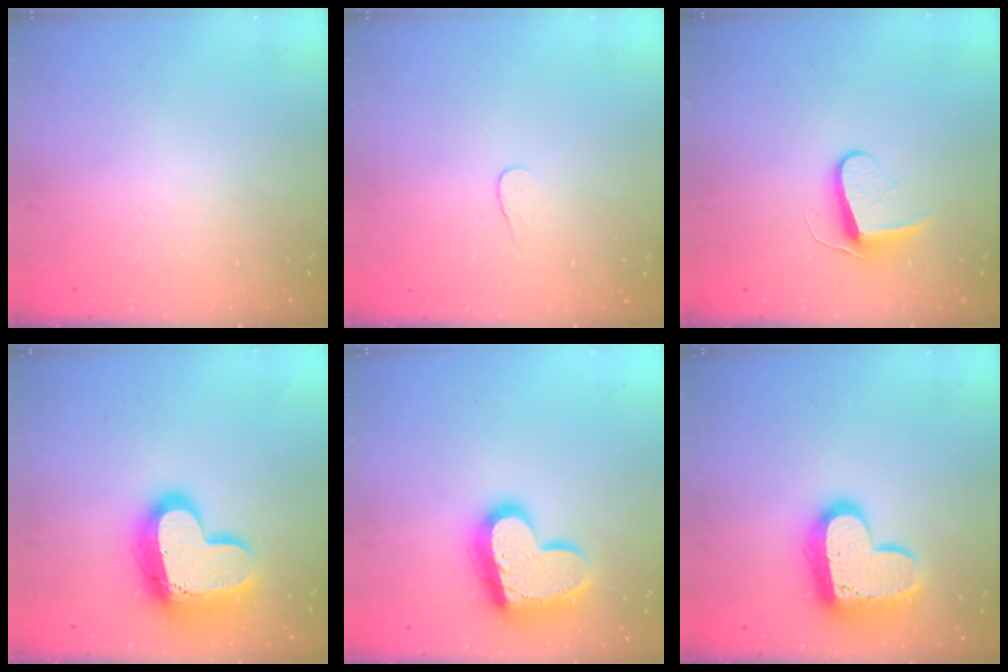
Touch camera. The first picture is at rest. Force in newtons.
{"total": 3.8, "press": 3.8, "slide": 0.3}
{"total": 8.5, "press": 8.5, "slide": 0.6}
{"total": 23.1, "press": 23.0, "slide": 1.7}
{"total": 19.1, "press": 19.0, "slide": 1.8}
{"total": 19.0, "press": 19.0, "slide": 1.5}